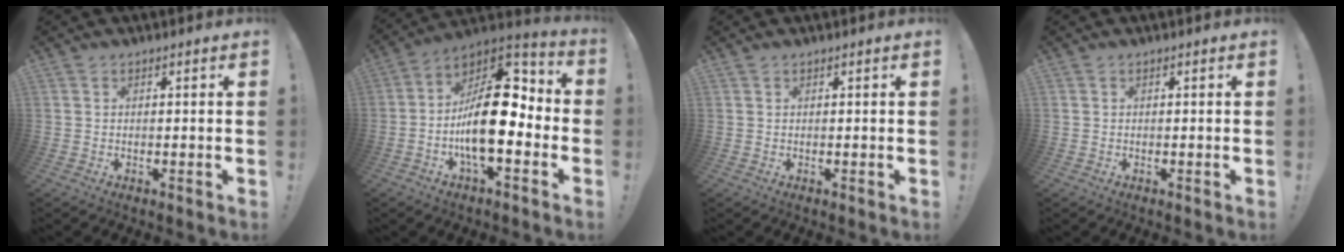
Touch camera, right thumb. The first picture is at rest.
{"total": 20.6, "force": [-3.2, 9.9, 17.8], "torque": [-0.305, 0.021, -0.046]}
{"total": 0.0}
{"total": 0.0}